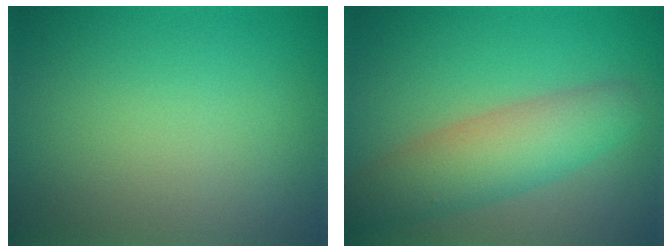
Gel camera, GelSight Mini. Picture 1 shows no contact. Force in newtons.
{"total": 5.5, "press": 5.5, "slide": 0.2}